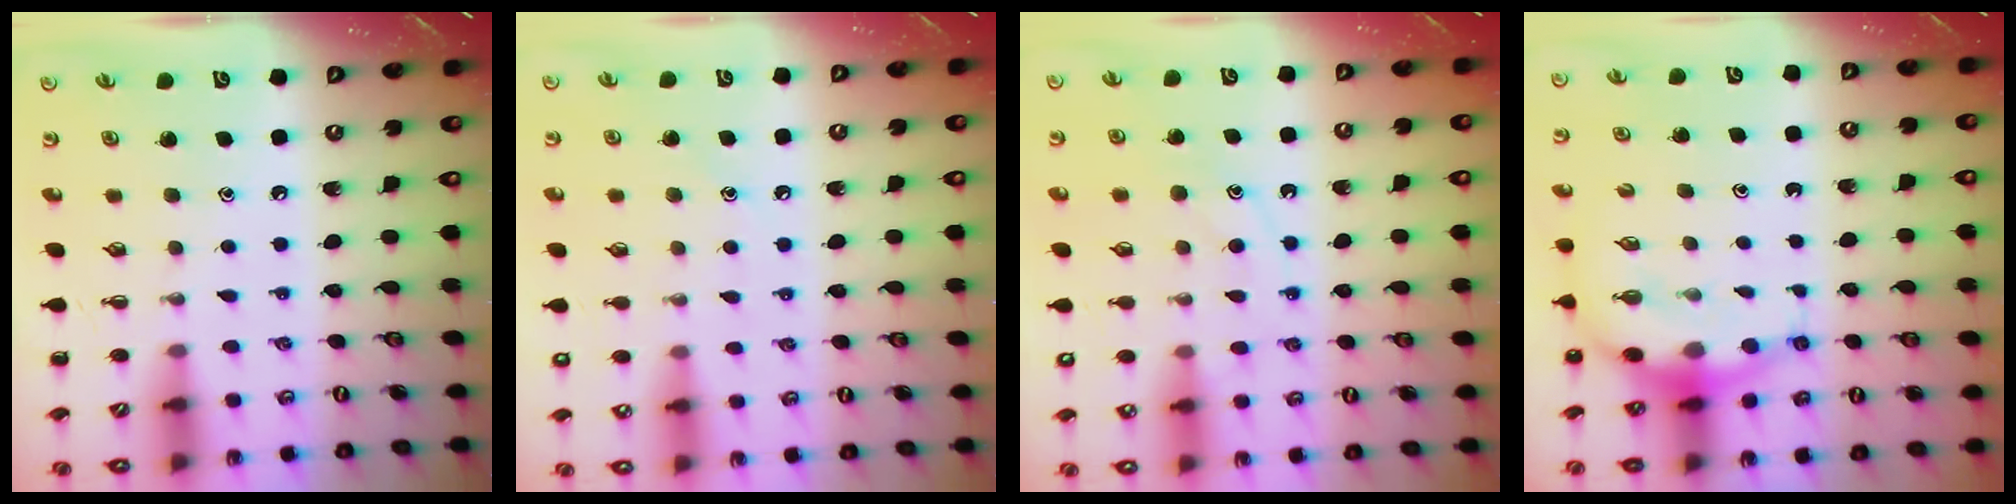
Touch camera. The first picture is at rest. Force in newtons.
{"total": 7.2, "press": 7.0, "slide": 1.7}
{"total": 11.5, "press": 11.5, "slide": 0.7}
{"total": 6.6, "press": 6.5, "slide": 1.6}